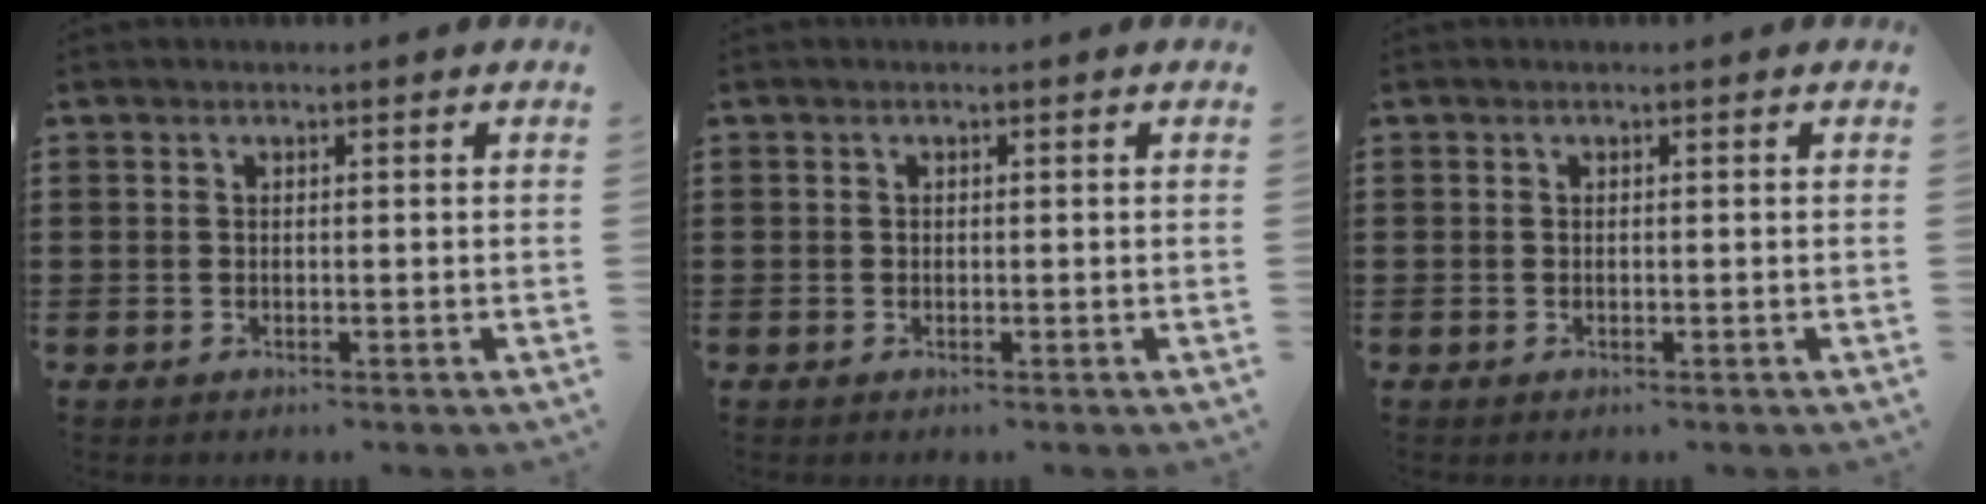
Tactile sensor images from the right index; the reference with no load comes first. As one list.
[{"total": 0.0}, {"total": 0.0}]